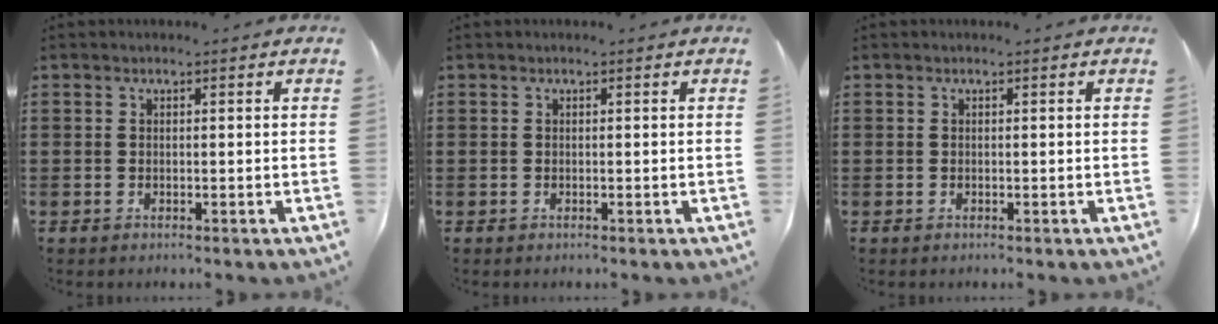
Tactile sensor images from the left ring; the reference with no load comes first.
{"total": 0.0}
{"total": 0.0}